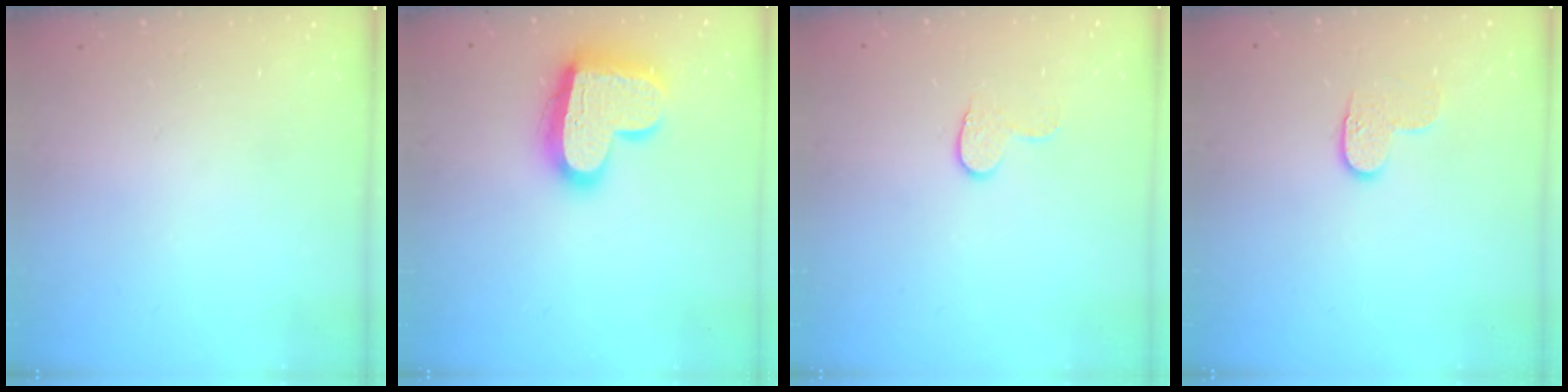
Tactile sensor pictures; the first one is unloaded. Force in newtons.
{"total": 18.2, "press": 18.1, "slide": 1.4}
{"total": 6.2, "press": 6.2, "slide": 0.6}
{"total": 6.0, "press": 6.0, "slide": 0.5}